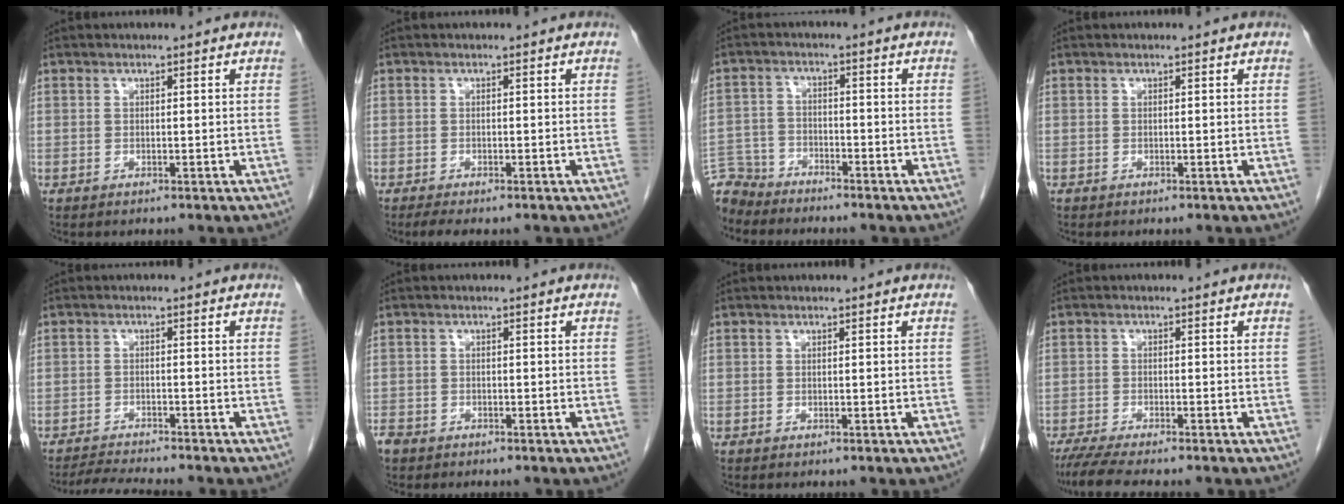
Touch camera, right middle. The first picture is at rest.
{"total": 2.6, "force": [-2.0, 0.8, 1.4], "torque": [-0.027, -0.007, -0.028]}
{"total": 7.2, "force": [-6.8, 2.3, 0.0], "torque": [0.000, -0.001, -0.132]}
{"total": 0.0}
{"total": 5.0, "force": [-4.8, -0.5, 1.5], "torque": [-0.027, -0.018, -0.080]}
{"total": 2.4, "force": [-1.9, 1.4, 0.6], "torque": [-0.013, 0.000, -0.033]}
{"total": 0.0}
{"total": 6.2, "force": [-5.3, 0.0, 3.3], "torque": [-0.051, -0.018, -0.088]}